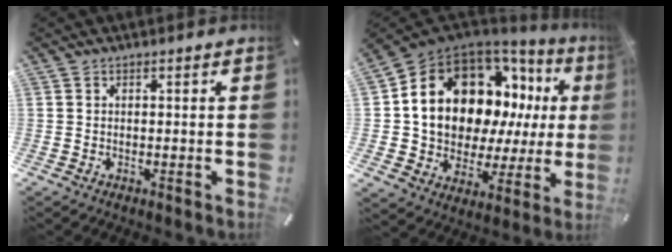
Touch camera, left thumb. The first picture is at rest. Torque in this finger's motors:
{"motor_torque": [2.50, 2.51, 1.71, -1.06, 0.42]}